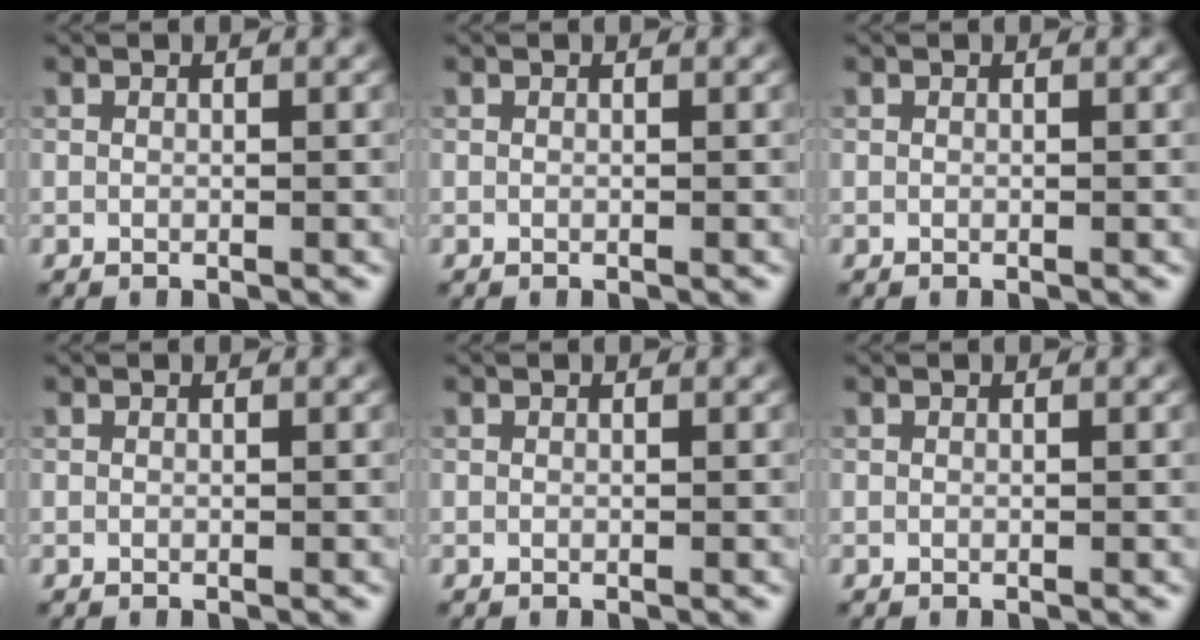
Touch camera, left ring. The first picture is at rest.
{"total": 0.0}
{"total": 0.0}
{"total": 0.0}
{"total": 0.0}
{"total": 0.0}